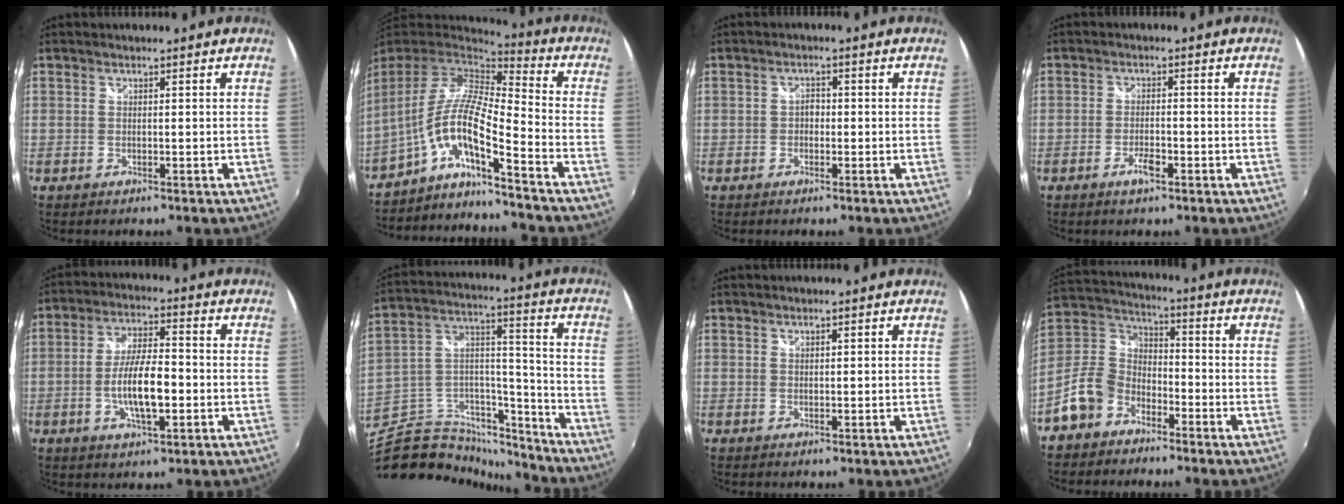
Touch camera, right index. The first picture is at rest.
{"total": 12.3, "force": [-5.8, 0.5, 10.8], "torque": [-0.180, -0.015, -0.121]}
{"total": 1.3, "force": [-0.4, 0.9, 0.8], "torque": [-0.013, 0.003, -0.010]}
{"total": 3.2, "force": [-1.8, 1.0, 2.4], "torque": [-0.053, -0.002, -0.036]}
{"total": 9.8, "force": [-2.4, 3.0, 9.0], "torque": [-0.174, -0.001, -0.040]}
{"total": 23.1, "force": [-19.6, 8.7, 8.5], "torque": [-0.169, 0.034, -0.317]}
{"total": 0.6, "force": [0.5, 0.2, 0.3], "torque": [-0.004, 0.001, 0.009]}
{"total": 11.0, "force": [-6.8, 7.5, 4.3], "torque": [-0.114, 0.031, -0.135]}